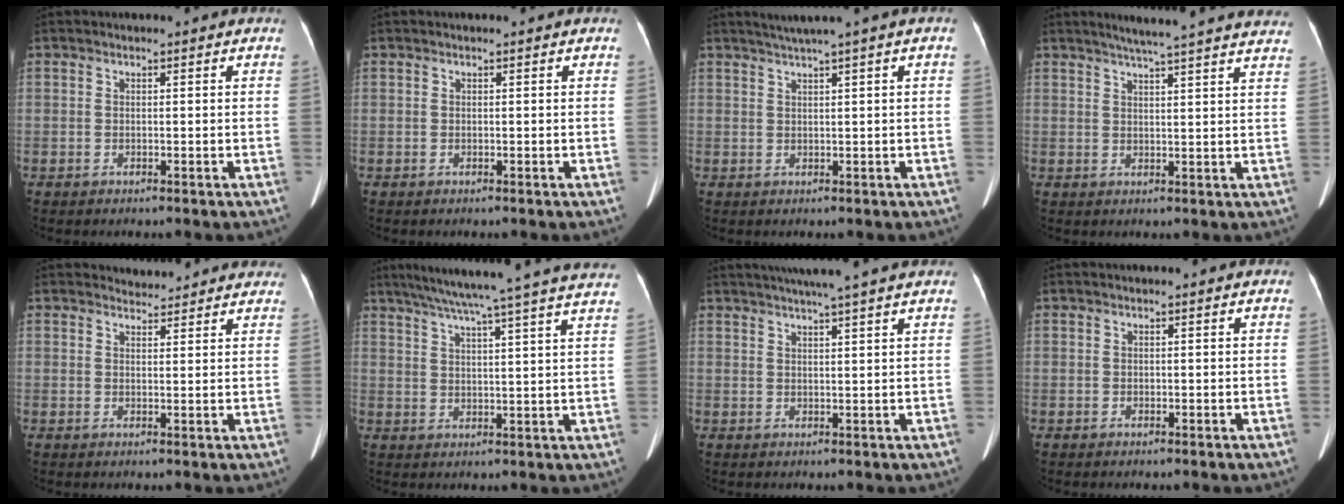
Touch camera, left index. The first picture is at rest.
{"total": 0.0}
{"total": 3.2, "force": [2.0, -0.9, 2.4], "torque": [-0.047, 0.008, 0.040]}
{"total": 18.4, "force": [16.6, 0.2, 8.0], "torque": [-0.116, -0.004, 0.201]}
{"total": 5.6, "force": [5.5, 1.5, 0.1], "torque": [0.009, 0.010, 0.051]}
{"total": 23.9, "force": [20.8, -1.1, 11.7], "torque": [-0.194, -0.009, 0.266]}
{"total": 9.0, "force": [7.4, -1.0, 4.9], "torque": [-0.077, 0.023, 0.092]}
{"total": 0.0}